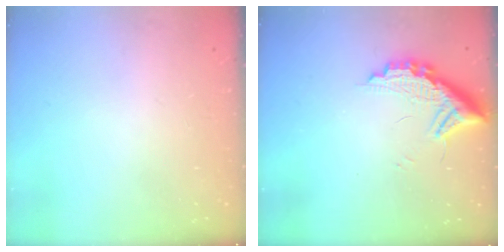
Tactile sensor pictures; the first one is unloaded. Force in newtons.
{"total": 10.9, "press": 10.9, "slide": 0.9}